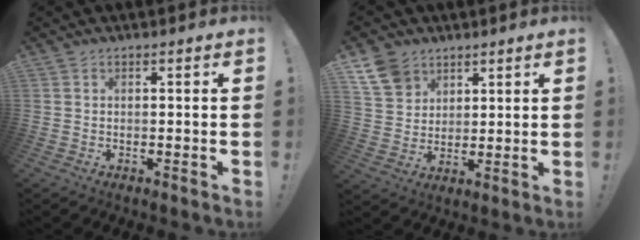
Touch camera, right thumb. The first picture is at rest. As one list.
[{"total": 10.1, "force": [6.3, 7.4, 3.0], "torque": [-0.055, -0.035, 0.128]}]